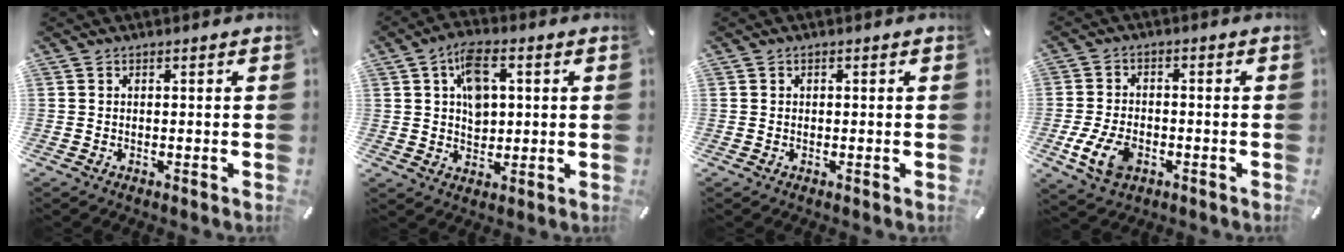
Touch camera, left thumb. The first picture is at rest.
{"total": 8.7, "force": [2.2, 6.1, 5.8], "torque": [-0.089, 0.005, 0.038]}
{"total": 0.5, "force": [0.1, 0.5, 0.2], "torque": [-0.004, 0.003, 0.000]}
{"total": 9.0, "force": [-3.2, 5.9, 5.9], "torque": [-0.127, 0.002, -0.060]}